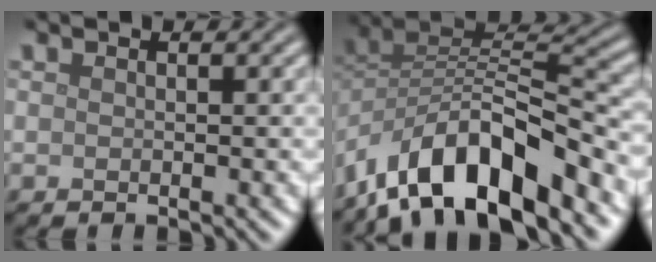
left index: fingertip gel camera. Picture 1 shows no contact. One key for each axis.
{"total": 11.4, "fx": -6.9, "fy": 4.5, "fz": 7.8, "tx": -0.119, "ty": 0.007, "tz": -0.135}